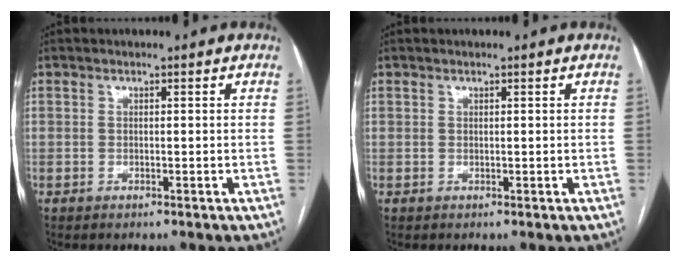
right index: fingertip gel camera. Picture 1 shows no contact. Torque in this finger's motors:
{"motor_torque": [0.00, 0.00, 0.03, 0.00]}